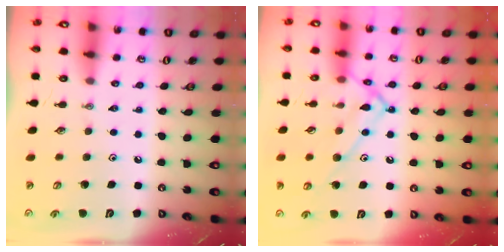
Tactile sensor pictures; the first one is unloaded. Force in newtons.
{"total": 13.3, "press": 13.3, "slide": 1.1}